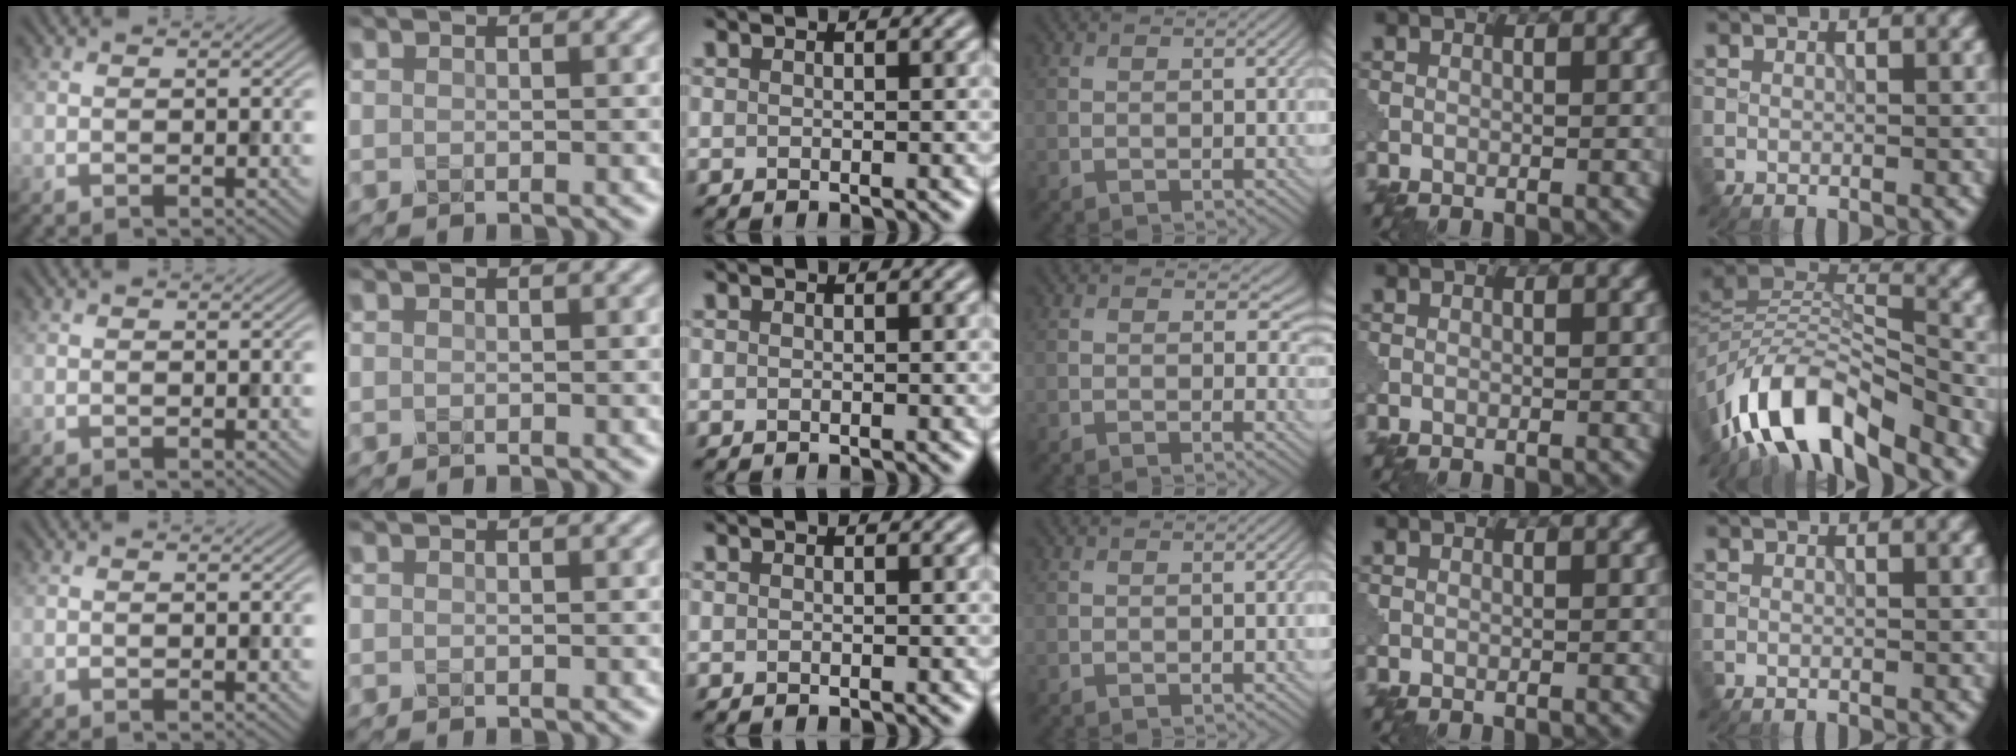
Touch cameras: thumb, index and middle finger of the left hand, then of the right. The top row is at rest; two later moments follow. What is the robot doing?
{"motion": "shake", "object": "medicine bottle"}